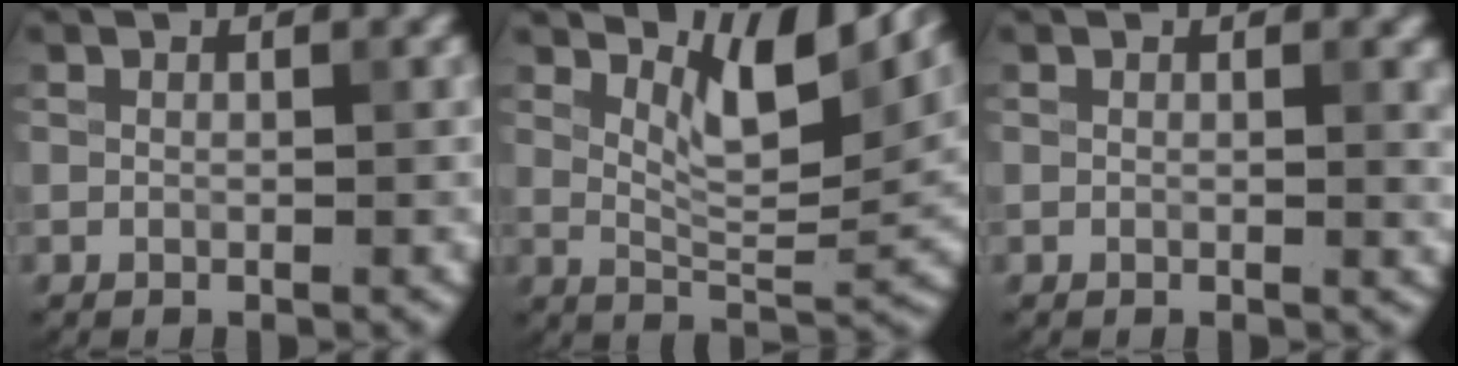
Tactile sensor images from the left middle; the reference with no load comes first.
{"total": 6.3, "force": [4.1, 1.7, 4.5], "torque": [-0.079, -0.004, 0.067]}
{"total": 1.2, "force": [0.3, 0.4, 1.1], "torque": [-0.009, -0.001, 0.002]}